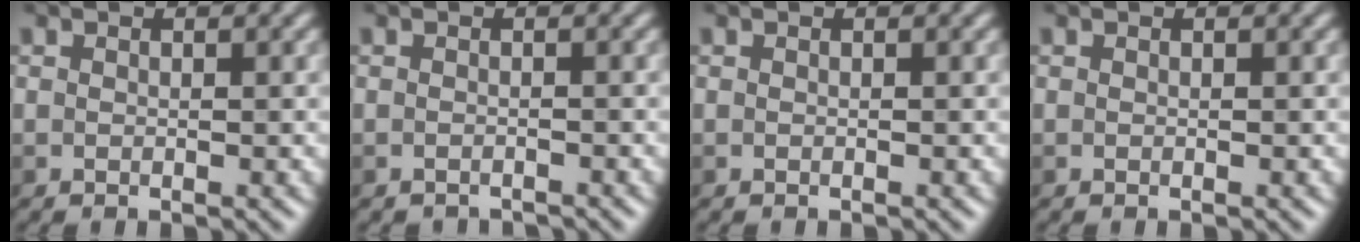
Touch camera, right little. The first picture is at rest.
{"total": 1.7, "force": [-1.7, 0.1, 0.0], "torque": [0.004, -0.005, -0.024]}
{"total": 0.0}
{"total": 0.0}